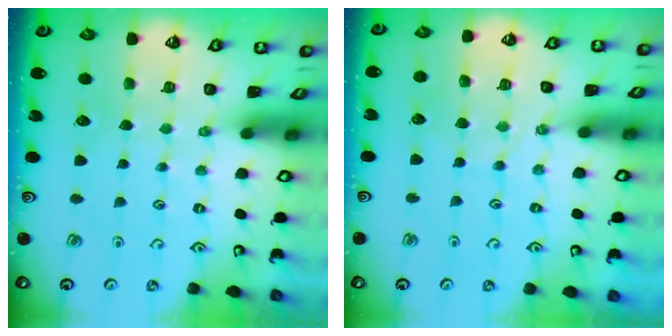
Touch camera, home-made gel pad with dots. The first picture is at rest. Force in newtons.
{"total": 4.6, "press": 4.5, "slide": 0.5}